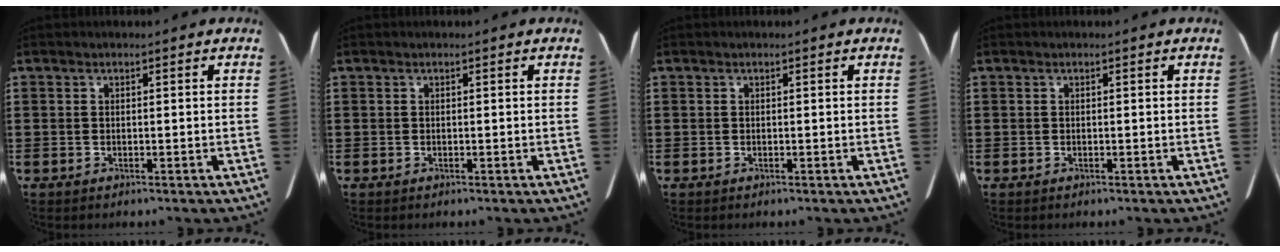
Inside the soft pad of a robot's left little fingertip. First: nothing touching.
{"total": 0.0}
{"total": 0.0}
{"total": 0.0}